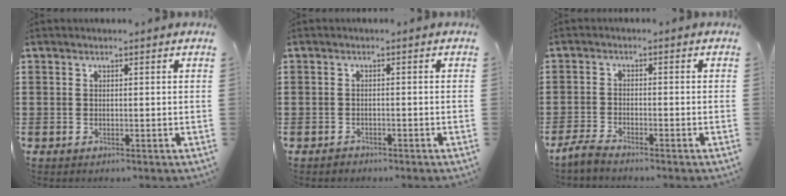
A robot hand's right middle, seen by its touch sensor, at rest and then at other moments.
{"total": 0.9, "force": [-0.8, 0.4, 0.1], "torque": [-0.003, 0.001, -0.018]}
{"total": 2.4, "force": [-2.2, 0.2, 1.0], "torque": [-0.032, 0.000, -0.049]}